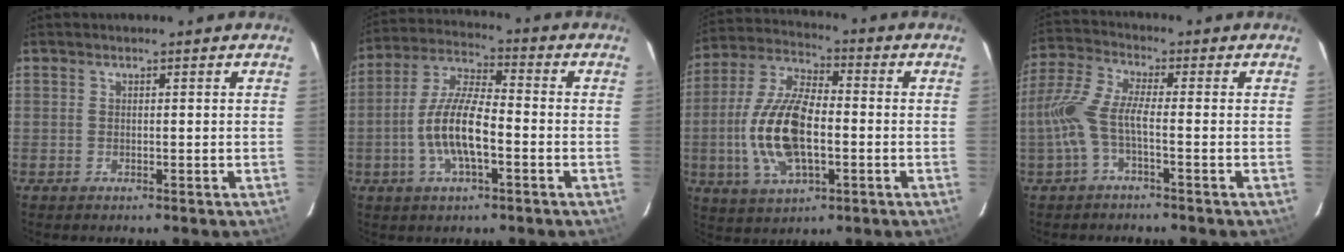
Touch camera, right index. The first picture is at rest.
{"total": 11.5, "force": [-3.3, 3.7, 10.4], "torque": [-0.215, 0.002, -0.063]}
{"total": 16.3, "force": [-2.7, 7.6, 14.2], "torque": [-0.301, 0.002, -0.049]}
{"total": 7.8, "force": [-2.3, 1.5, 7.3], "torque": [-0.173, 0.005, -0.046]}